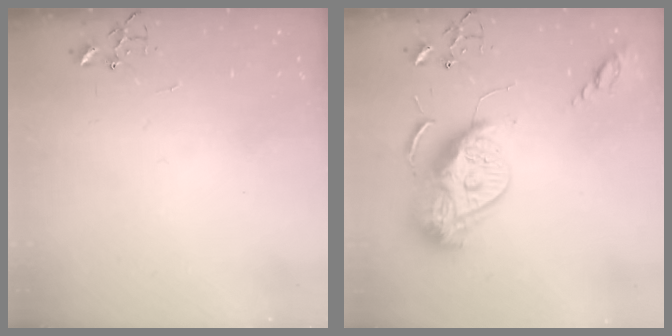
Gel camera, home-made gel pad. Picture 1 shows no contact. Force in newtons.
{"total": 16.1, "press": 16.0, "slide": 1.6}